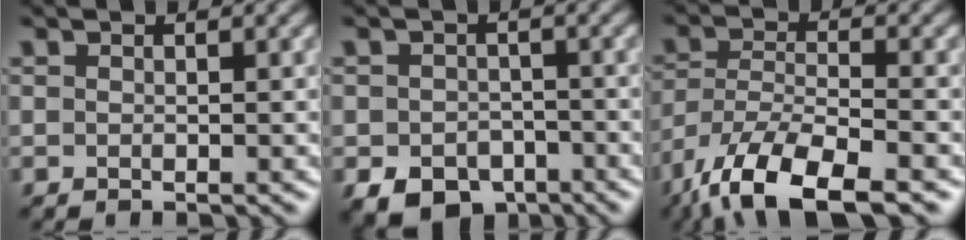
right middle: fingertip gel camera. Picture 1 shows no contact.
{"total": 5.0, "force": [-2.9, 3.4, 2.3], "torque": [-0.042, -0.013, -0.045]}
{"total": 10.4, "force": [-7.3, 3.5, 6.5], "torque": [-0.136, -0.018, -0.142]}